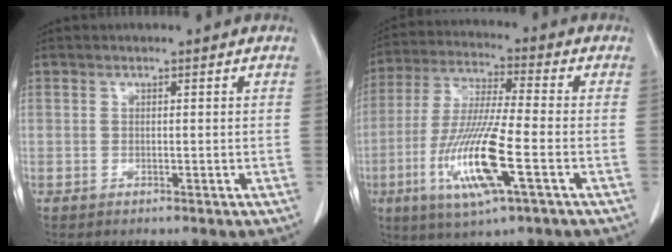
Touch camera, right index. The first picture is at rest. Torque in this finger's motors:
{"motor_torque": [1.98, -0.16, 1.05, 0.21]}